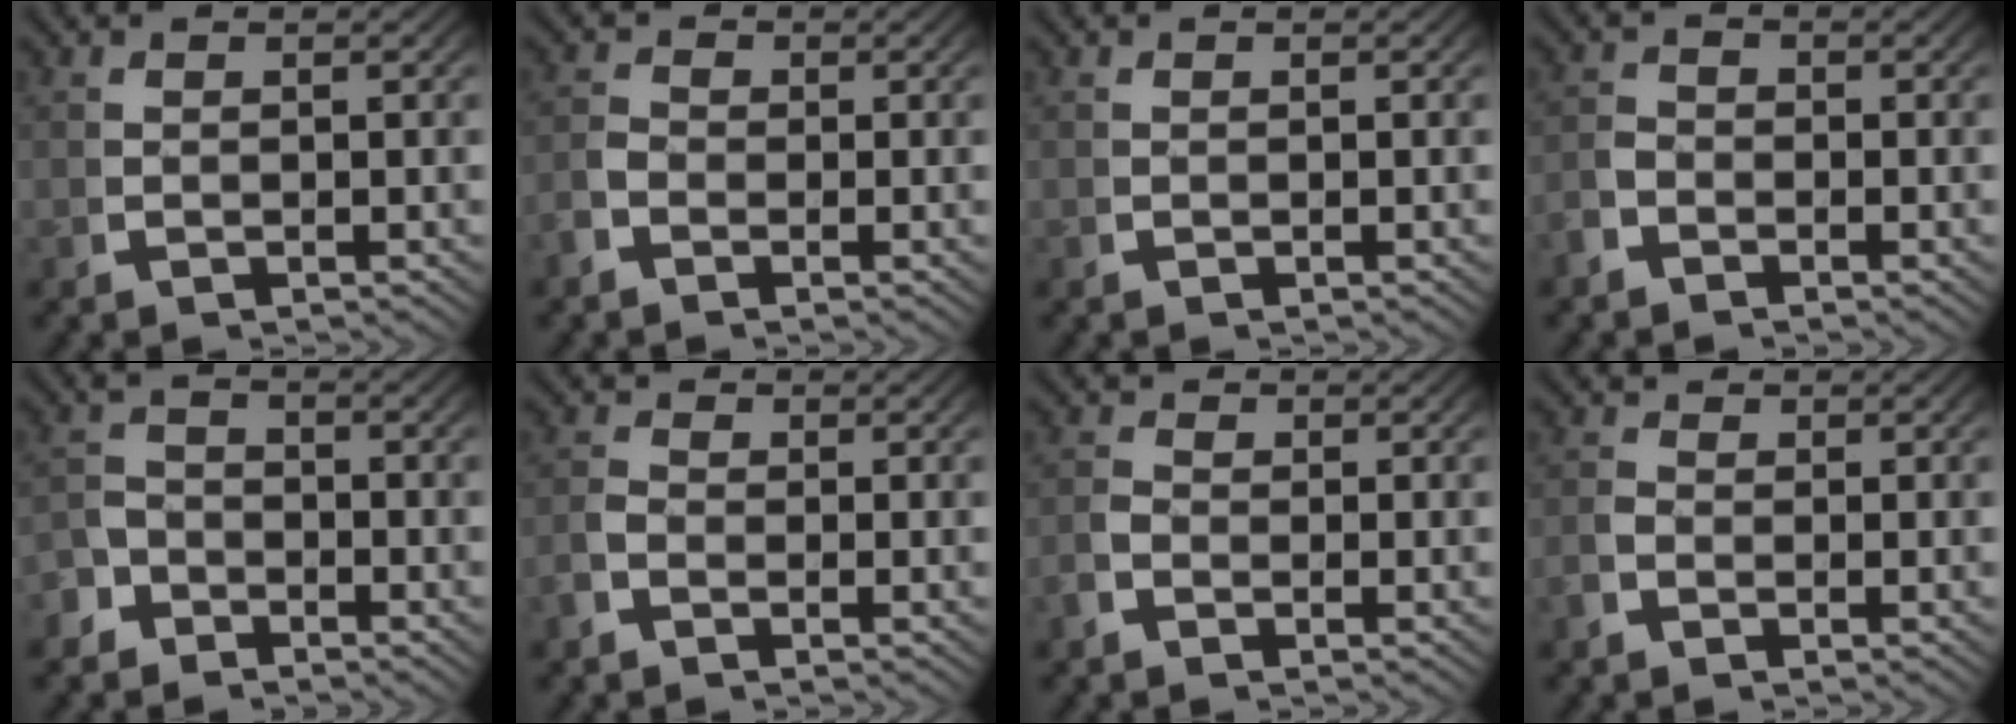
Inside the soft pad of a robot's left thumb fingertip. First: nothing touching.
{"total": 2.0, "force": [-0.7, 1.7, 0.8], "torque": [-0.010, -0.001, -0.022]}
{"total": 0.0}
{"total": 1.8, "force": [-1.2, 1.3, 0.6], "torque": [-0.009, -0.003, -0.028]}
{"total": 2.9, "force": [-2.3, 1.7, 0.6], "torque": [-0.009, -0.013, -0.042]}
{"total": 1.7, "force": [-0.6, 1.4, 0.7], "torque": [-0.011, -0.001, -0.019]}
{"total": 1.7, "force": [-0.5, 1.4, 0.7], "torque": [-0.010, -0.001, -0.018]}
{"total": 1.4, "force": [-0.4, 1.2, 0.6], "torque": [-0.004, 0.000, -0.014]}